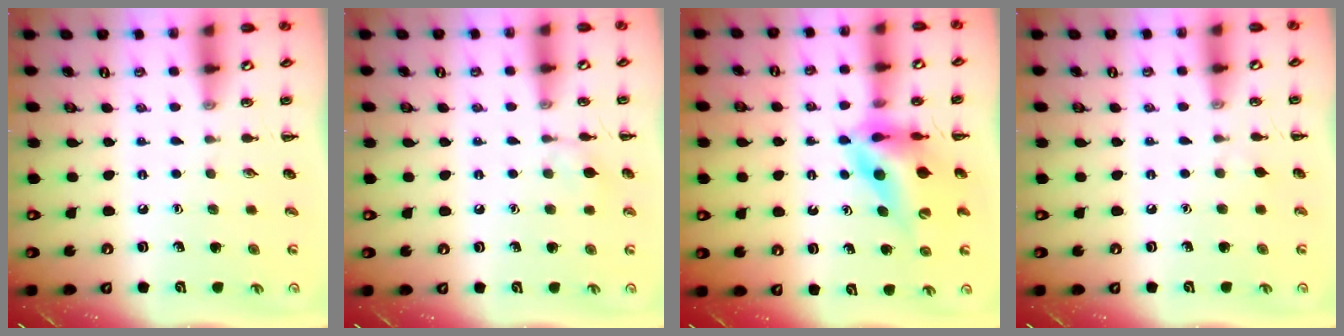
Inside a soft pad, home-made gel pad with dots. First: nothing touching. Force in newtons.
{"total": 5.6, "press": 5.2, "slide": 1.9}
{"total": 12.0, "press": 11.4, "slide": 3.9}
{"total": 2.4, "press": 2.3, "slide": 0.9}